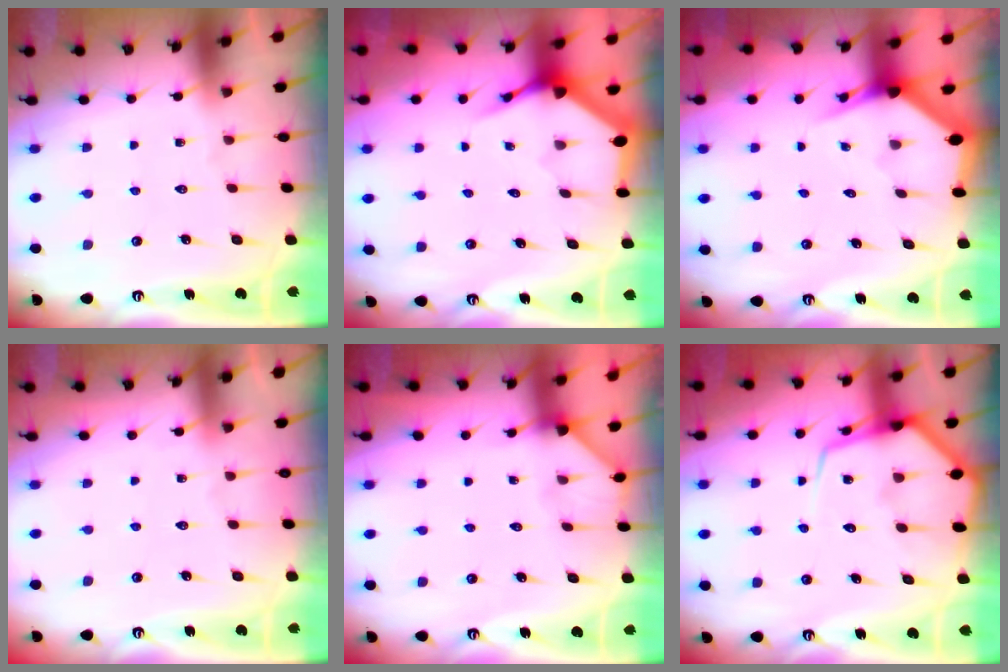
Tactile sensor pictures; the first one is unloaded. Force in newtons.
{"total": 3.7, "press": 3.7, "slide": 0.5}
{"total": 2.7, "press": 2.7, "slide": 0.2}
{"total": 4.0, "press": 3.9, "slide": 0.6}
{"total": 2.0, "press": 2.0, "slide": 0.3}
{"total": 10.0, "press": 10.0, "slide": 1.1}